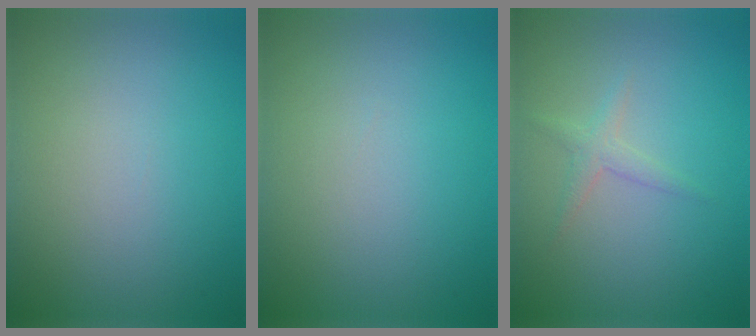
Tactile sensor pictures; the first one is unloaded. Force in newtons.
{"total": 0.0}
{"total": 1.3, "press": 1.3, "slide": 0.0}